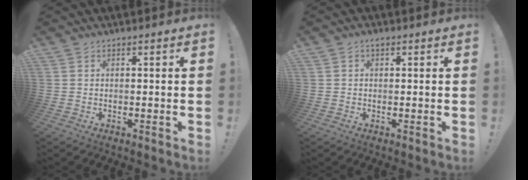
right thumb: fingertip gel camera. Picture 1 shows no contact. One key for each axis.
{"total": 1.0, "fx": 0.5, "fy": 0.5, "fz": 0.8, "tx": -0.013, "ty": 0.001, "tz": 0.008}